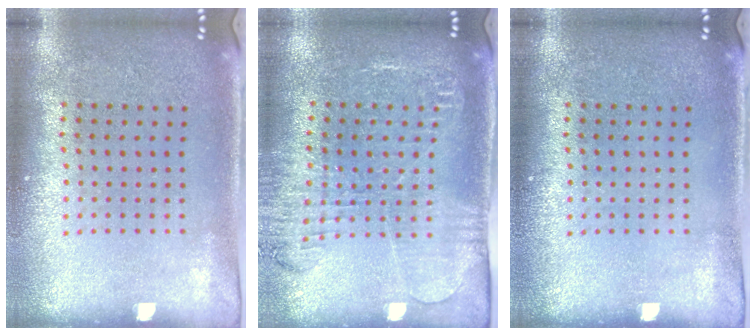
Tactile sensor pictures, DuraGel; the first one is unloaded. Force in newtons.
{"total": 2.0, "press": 2.0, "slide": 0.1}
{"total": 0.0}